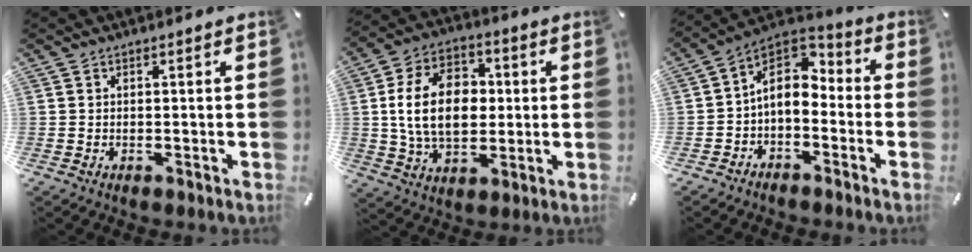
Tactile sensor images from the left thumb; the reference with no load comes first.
{"total": 16.0, "force": [0.9, 11.4, 11.2], "torque": [-0.227, 0.013, 0.013]}
{"total": 8.5, "force": [-0.2, 6.2, 5.8], "torque": [-0.111, 0.007, -0.006]}